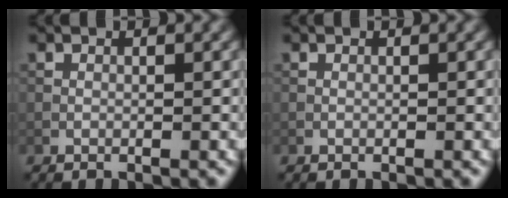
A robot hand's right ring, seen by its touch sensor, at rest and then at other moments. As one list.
[{"total": 0.0}]